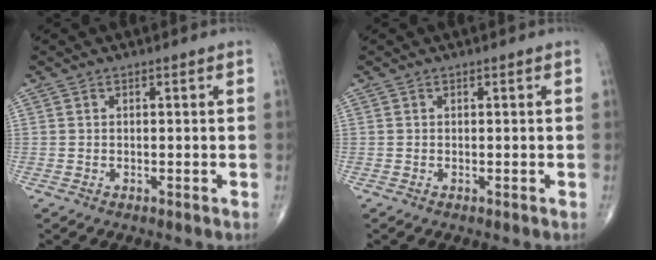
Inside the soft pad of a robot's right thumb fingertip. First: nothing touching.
{"total": 0.0}